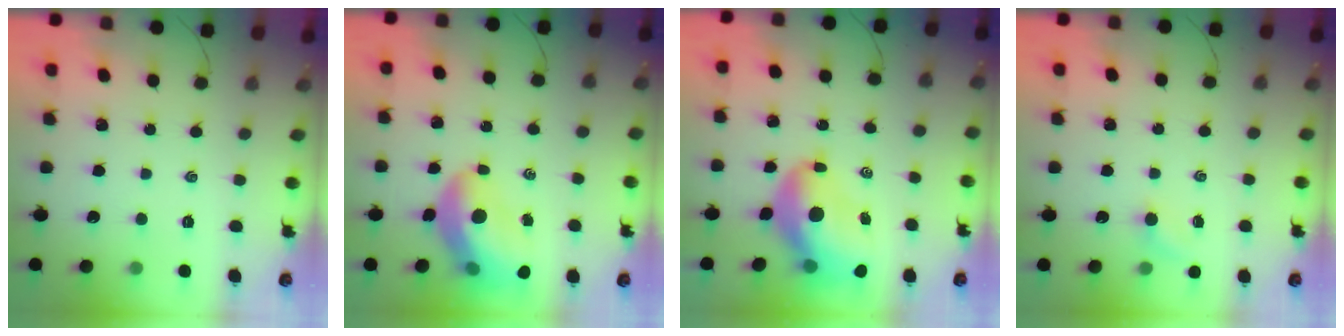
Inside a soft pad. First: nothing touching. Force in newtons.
{"total": 13.3, "press": 12.8, "slide": 3.7}
{"total": 12.4, "press": 11.9, "slide": 3.5}
{"total": 2.9, "press": 2.7, "slide": 0.9}